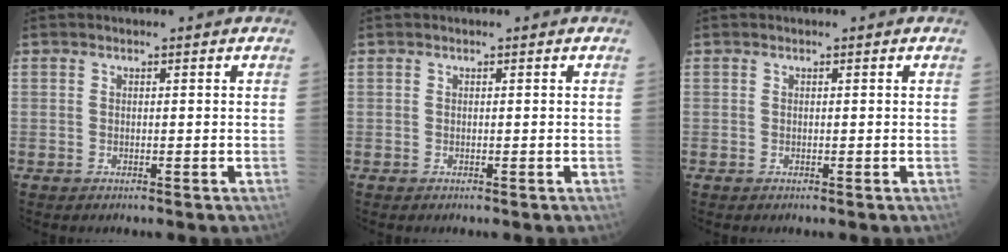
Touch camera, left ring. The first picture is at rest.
{"total": 0.0}
{"total": 0.0}